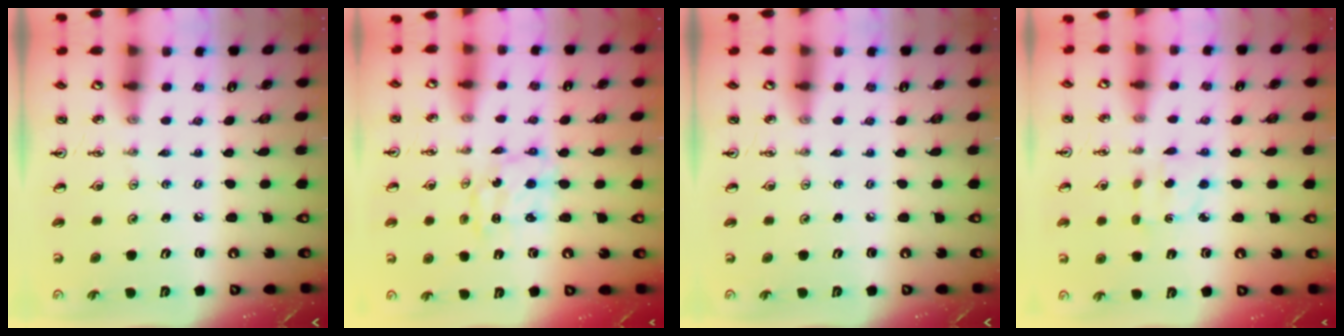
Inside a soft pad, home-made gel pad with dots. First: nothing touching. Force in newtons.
{"total": 2.7, "press": 2.7, "slide": 0.3}
{"total": 0.0}
{"total": 2.6, "press": 2.5, "slide": 0.7}